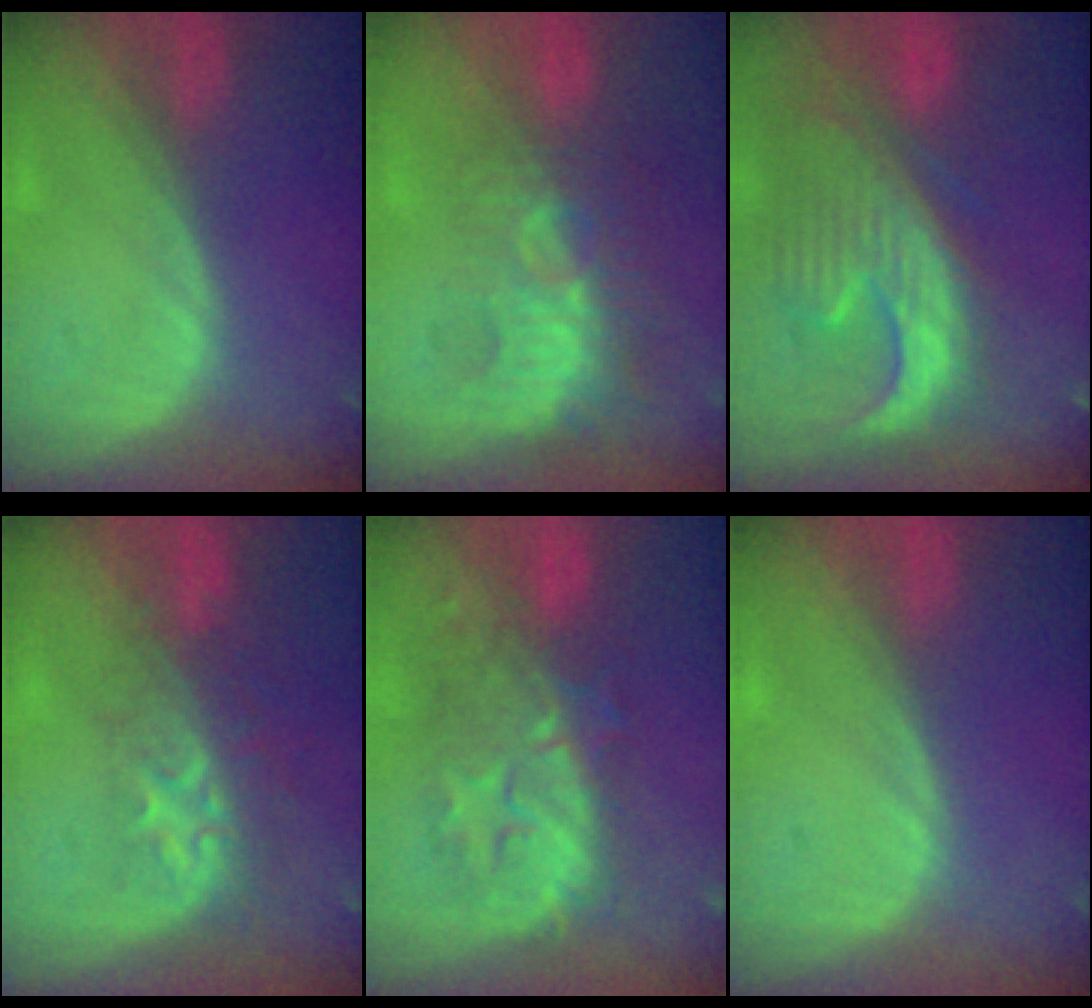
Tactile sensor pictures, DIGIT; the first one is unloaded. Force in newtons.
{"total": 9.9, "press": 8.5, "slide": 5.1}
{"total": 13.6, "press": 11.5, "slide": 7.2}
{"total": 8.8, "press": 7.2, "slide": 5.1}
{"total": 9.6, "press": 9.4, "slide": 2.2}
{"total": 0.0}